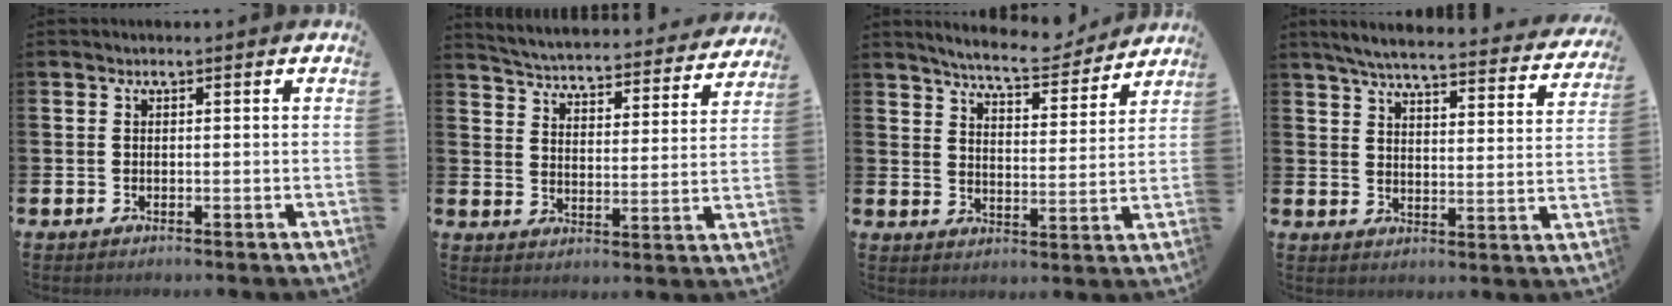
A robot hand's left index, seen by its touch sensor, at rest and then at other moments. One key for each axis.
{"total": 4.6, "fx": 4.5, "fy": 0.6, "fz": 0.8, "tx": -0.040, "ty": -0.043, "tz": 0.072}
{"total": 6.9, "fx": 6.7, "fy": 0.6, "fz": 1.7, "tx": -0.045, "ty": -0.045, "tz": 0.115}
{"total": 5.8, "fx": 5.3, "fy": 0.6, "fz": 2.1, "tx": -0.054, "ty": -0.041, "tz": 0.087}